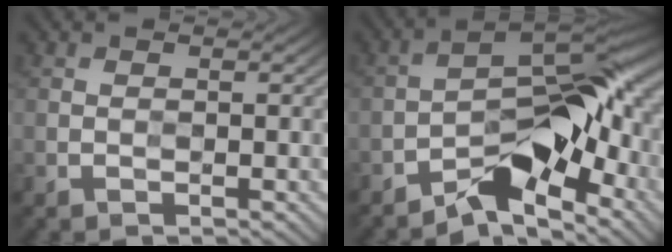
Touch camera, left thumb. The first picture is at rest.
{"total": 10.2, "force": [-5.5, 3.9, 7.7], "torque": [-0.104, 0.008, -0.104]}